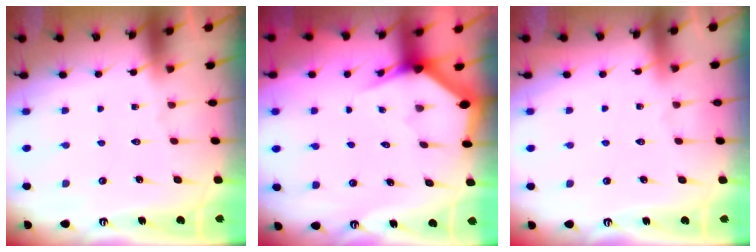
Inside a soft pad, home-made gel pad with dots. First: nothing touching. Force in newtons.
{"total": 2.9, "press": 2.9, "slide": 0.1}
{"total": 3.4, "press": 3.4, "slide": 0.5}